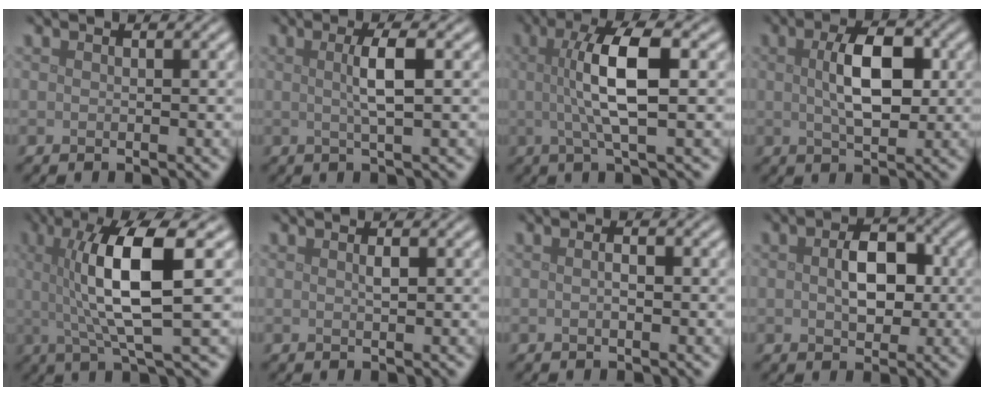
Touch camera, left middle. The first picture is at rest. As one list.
[{"total": 3.0, "force": [0.3, 0.5, 2.9], "torque": [-0.049, 0.006, 0.001]}, {"total": 6.3, "force": [0.5, 1.5, 6.1], "torque": [-0.111, 0.008, 0.007]}, {"total": 5.3, "force": [0.7, 2.6, 4.6], "torque": [-0.087, 0.004, 0.011]}, {"total": 8.3, "force": [1.2, 1.8, 8.0], "torque": [-0.129, 0.004, 0.021]}, {"total": 0.7, "force": [0.2, 0.1, 0.7], "torque": [-0.013, 0.002, 0.003]}, {"total": 0.8, "force": [-0.1, 0.3, 0.8], "torque": [-0.013, -0.003, -0.002]}, {"total": 4.3, "force": [0.1, 2.7, 3.3], "torque": [-0.061, 0.000, 0.000]}]